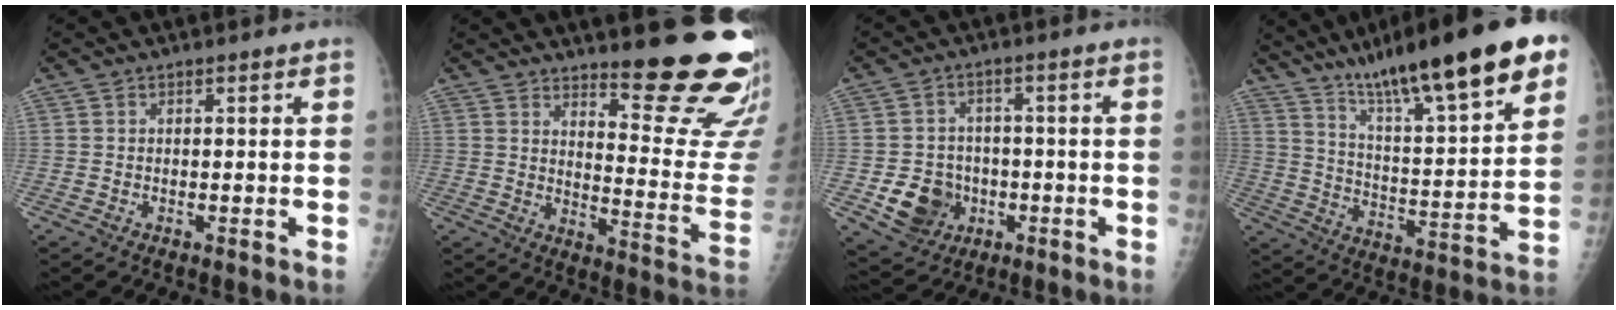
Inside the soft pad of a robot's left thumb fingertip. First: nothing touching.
{"total": 17.9, "force": [14.0, 3.0, 10.7], "torque": [-0.107, -0.149, 0.185]}
{"total": 8.8, "force": [-2.5, 7.7, 3.6], "torque": [-0.030, 0.013, -0.031]}
{"total": 26.5, "force": [16.9, 4.4, 19.9], "torque": [-0.296, -0.045, 0.271]}